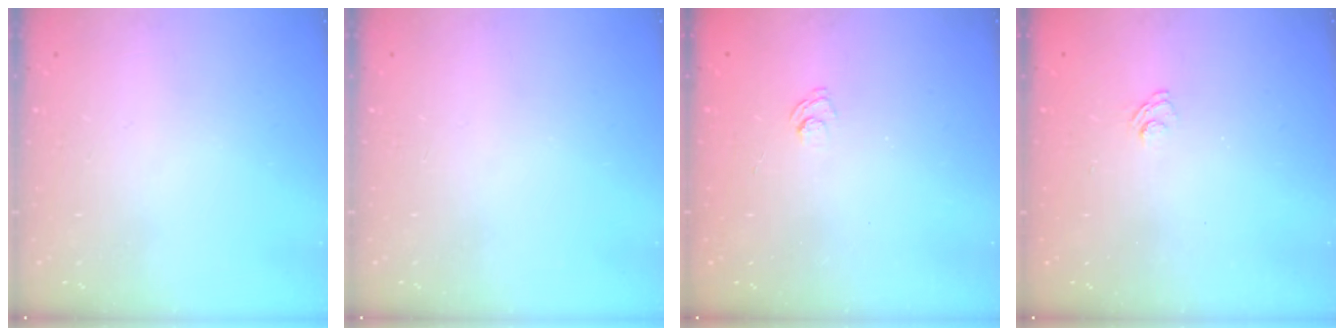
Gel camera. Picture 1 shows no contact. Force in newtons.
{"total": 0.0}
{"total": 2.4, "press": 2.0, "slide": 1.2}
{"total": 2.0, "press": 1.5, "slide": 1.3}